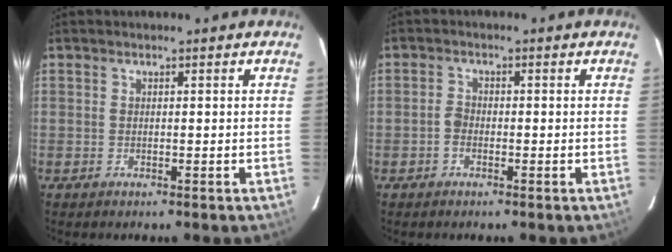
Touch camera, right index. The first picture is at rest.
{"total": 1.7, "force": [-0.8, 1.2, 0.9], "torque": [-0.018, 0.005, -0.018]}